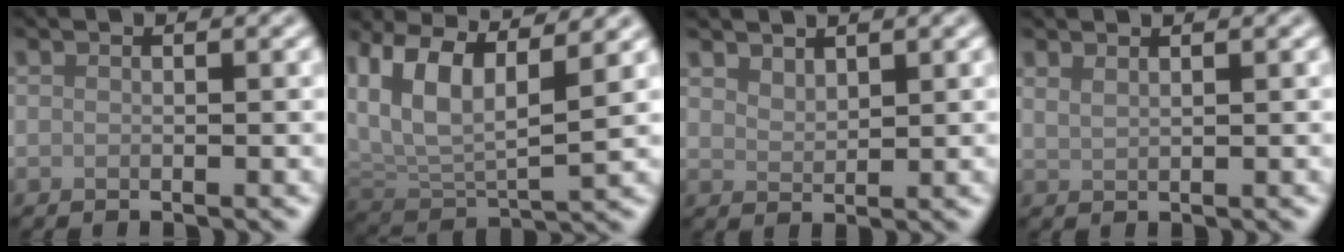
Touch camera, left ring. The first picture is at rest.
{"total": 8.7, "force": [4.1, 4.0, 6.6], "torque": [-0.128, 0.020, 0.072]}
{"total": 1.7, "force": [1.5, 0.5, 0.5], "torque": [-0.011, -0.002, 0.032]}
{"total": 1.3, "force": [1.1, 0.4, 0.6], "torque": [-0.006, -0.001, 0.018]}